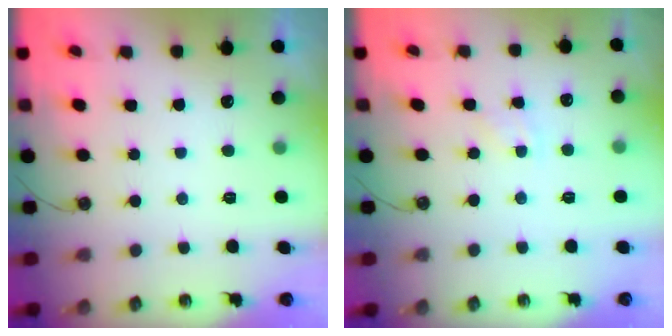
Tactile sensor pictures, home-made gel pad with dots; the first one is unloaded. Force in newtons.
{"total": 2.2, "press": 2.1, "slide": 0.3}